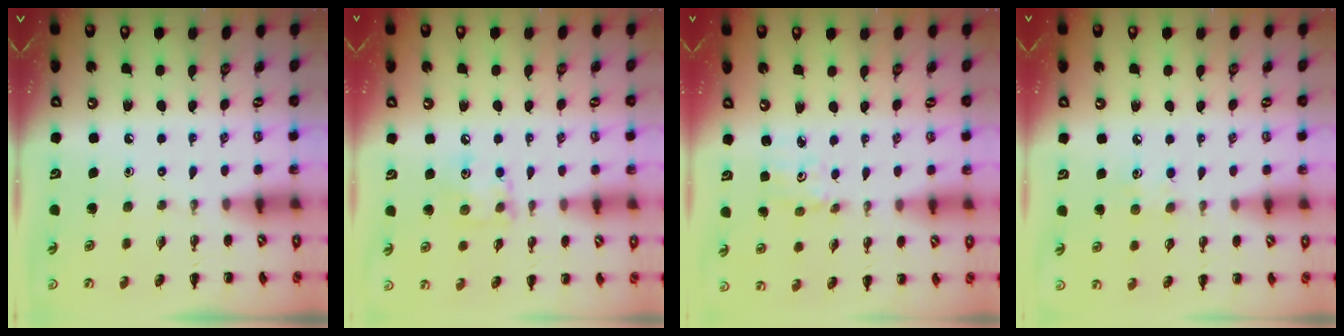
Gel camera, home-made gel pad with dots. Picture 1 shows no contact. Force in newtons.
{"total": 7.5, "press": 7.5, "slide": 0.5}
{"total": 1.5, "press": 1.5, "slide": 0.3}
{"total": 5.8, "press": 5.6, "slide": 1.6}